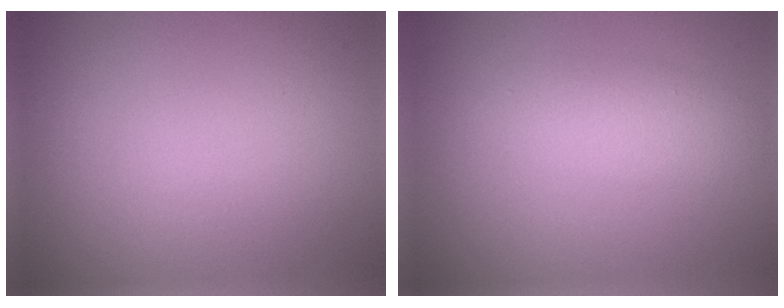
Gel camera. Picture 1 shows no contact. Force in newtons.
{"total": 2.8, "press": 2.8, "slide": 0.2}